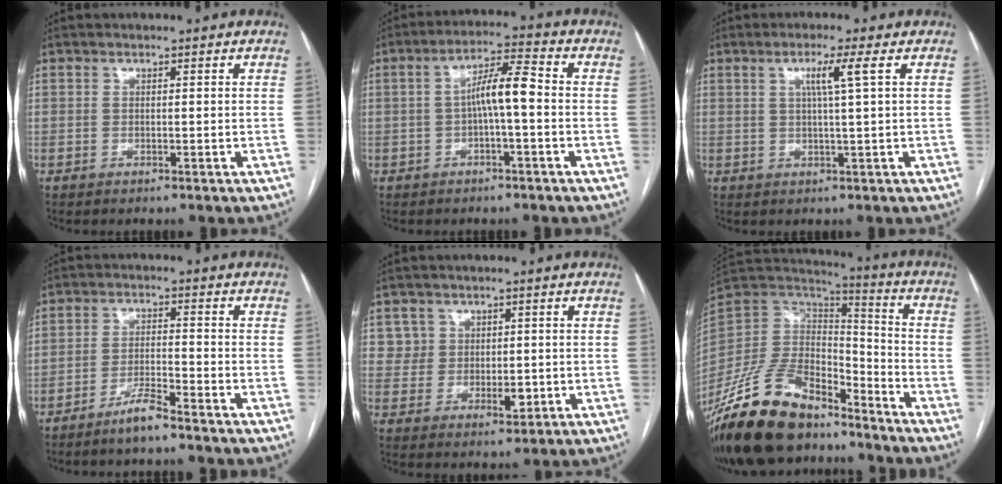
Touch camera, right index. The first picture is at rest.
{"total": 6.5, "force": [-0.5, 0.8, 6.4], "torque": [-0.113, 0.021, -0.010]}
{"total": 3.9, "force": [1.3, -0.8, 3.6], "torque": [-0.068, 0.000, 0.023]}
{"total": 4.3, "force": [-3.6, 0.0, 2.4], "torque": [-0.046, -0.007, -0.071]}
{"total": 4.6, "force": [1.0, 4.4, 1.2], "torque": [-0.008, 0.001, 0.020]}
{"total": 21.5, "force": [-16.6, 8.2, 10.9], "torque": [-0.240, 0.006, -0.307]}